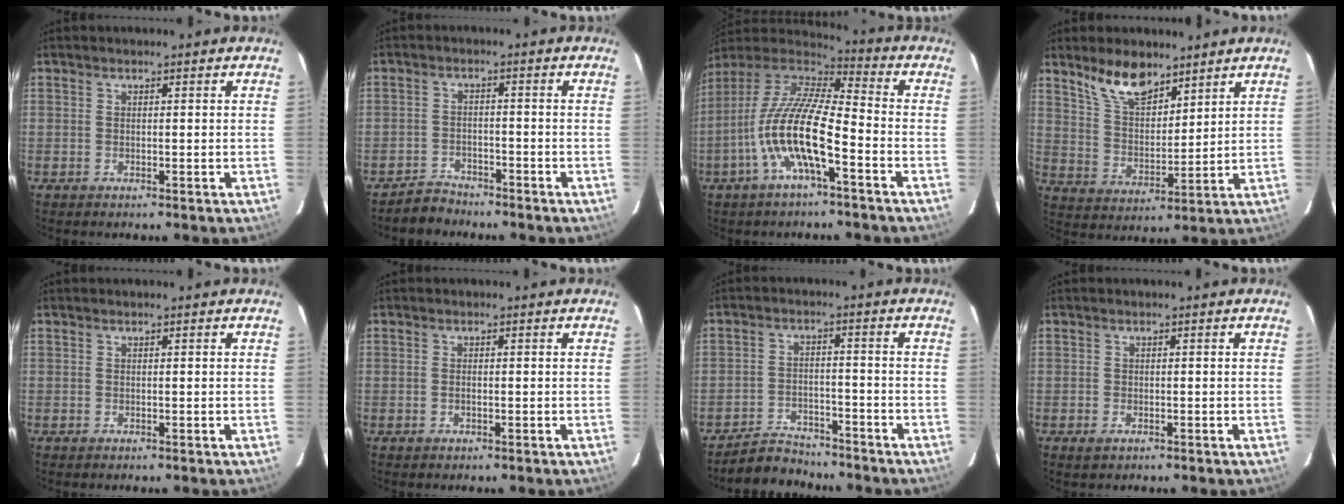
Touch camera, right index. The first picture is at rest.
{"total": 4.0, "force": [-3.6, 1.8, -0.2], "torque": [-0.008, 0.011, -0.062]}
{"total": 15.4, "force": [-5.7, 3.5, 13.9], "torque": [-0.269, -0.007, -0.116]}
{"total": 10.0, "force": [7.4, 4.1, 5.2], "torque": [-0.094, 0.005, 0.146]}
{"total": 0.0}
{"total": 0.8, "force": [-0.2, 0.3, 0.7], "torque": [-0.015, 0.001, -0.005]}
{"total": 7.1, "force": [-6.6, 2.5, 0.8], "torque": [-0.040, 0.009, -0.104]}
{"total": 1.3, "force": [-0.8, 0.8, 0.7], "torque": [-0.013, -0.003, -0.014]}